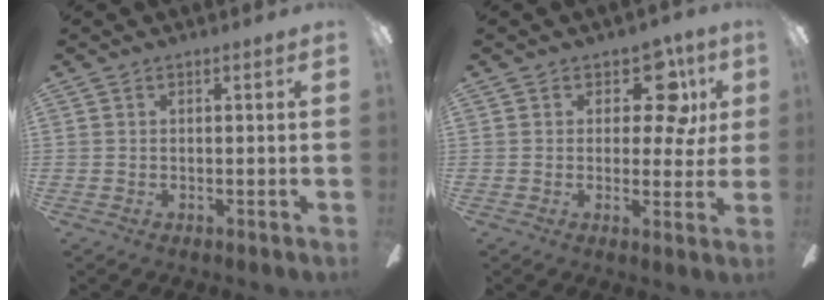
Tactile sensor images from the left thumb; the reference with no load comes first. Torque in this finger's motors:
{"motor_torque": [-0.16, -0.17, -0.30, 0.32, -0.05]}